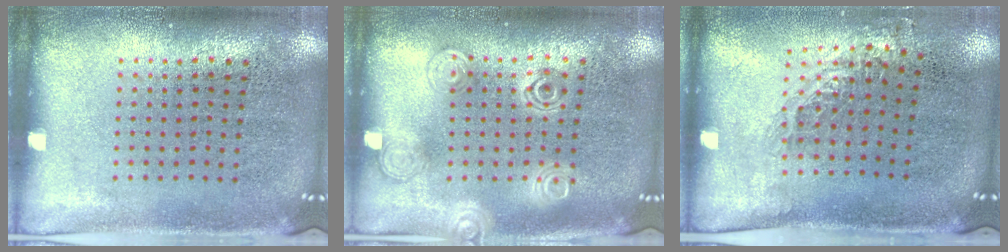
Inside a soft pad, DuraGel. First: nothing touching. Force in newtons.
{"total": 1.3, "press": 1.2, "slide": 0.3}
{"total": 0.8, "press": 0.8, "slide": 0.3}